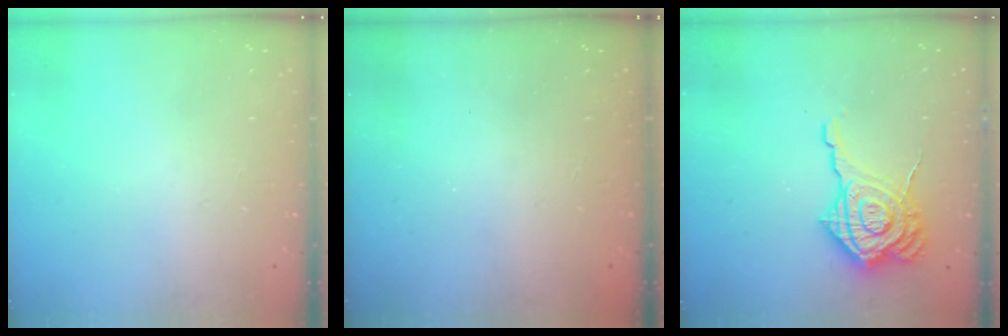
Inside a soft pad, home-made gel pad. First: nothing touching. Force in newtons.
{"total": 2.4, "press": 2.3, "slide": 0.8}
{"total": 15.5, "press": 15.5, "slide": 0.9}